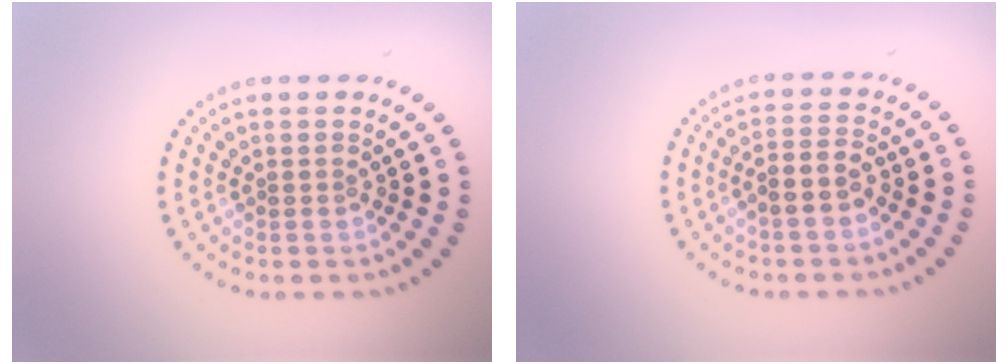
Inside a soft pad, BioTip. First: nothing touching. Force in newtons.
{"total": 2.2, "press": 2.0, "slide": 0.9}